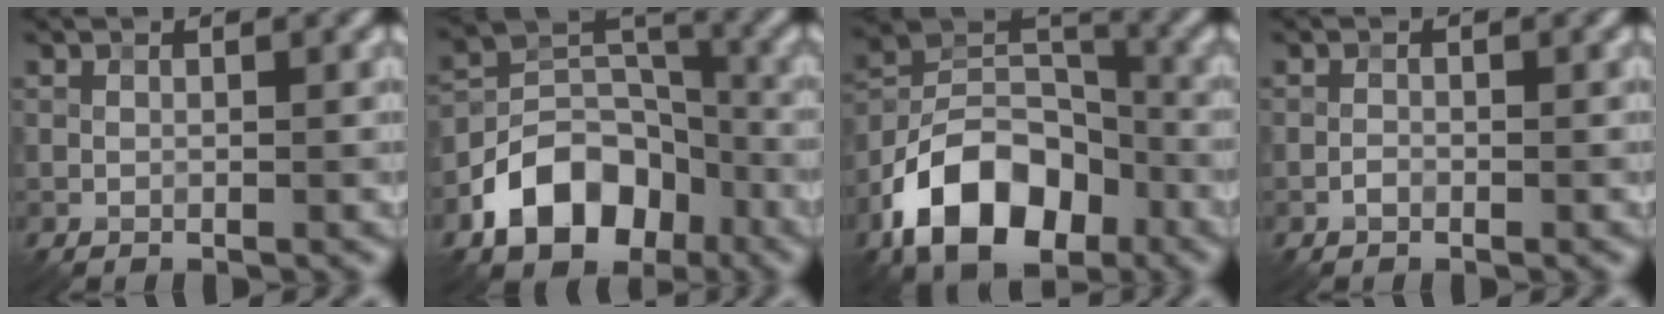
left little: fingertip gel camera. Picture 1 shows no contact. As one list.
[{"total": 9.1, "force": [-4.9, 6.0, 4.7], "torque": [-0.068, -0.001, -0.093]}, {"total": 11.2, "force": [-5.8, 6.7, 6.9], "torque": [-0.121, 0.004, -0.115]}, {"total": 0.6, "force": [-0.4, 0.3, 0.3], "torque": [-0.006, 0.001, -0.009]}]